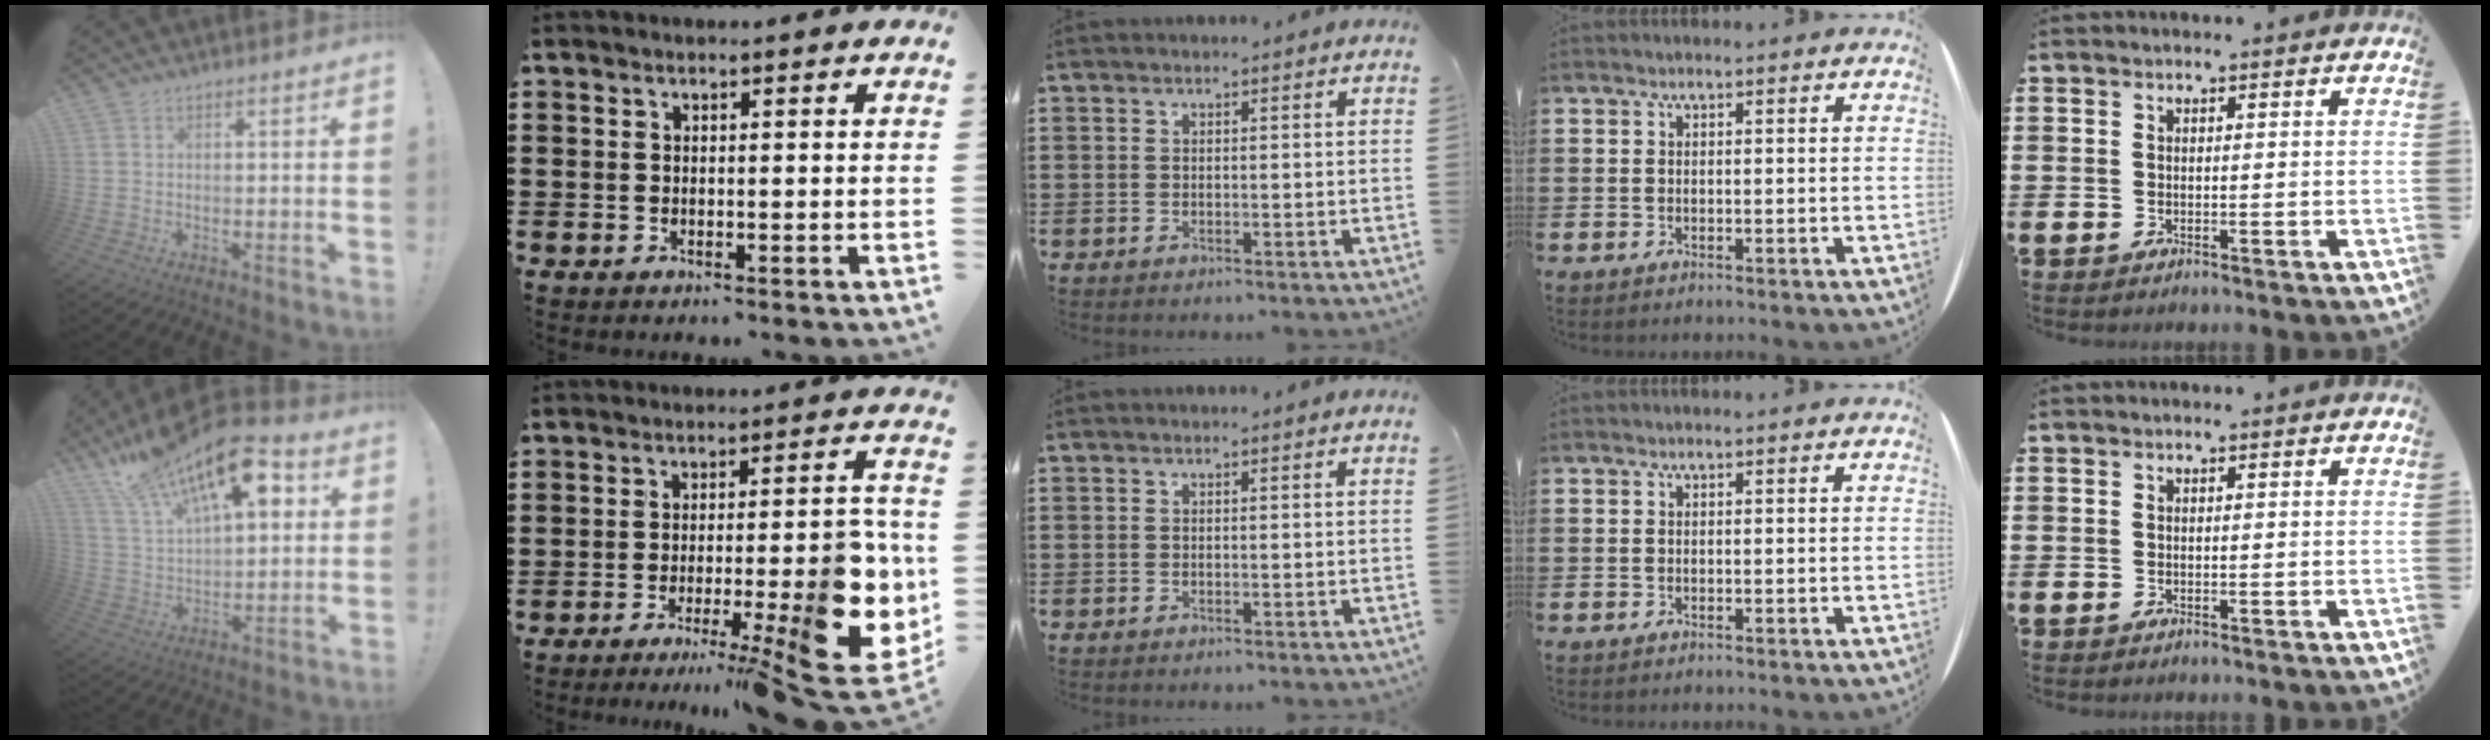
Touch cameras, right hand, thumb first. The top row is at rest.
{"thumb": {"total": 21.2, "force": [12.7, 9.2, 14.3], "torque": [-0.246, -0.072, 0.215]}, "index": {"total": 13.2, "force": [-5.2, 2.9, 11.8], "torque": [-0.158, -0.017, -0.082]}}